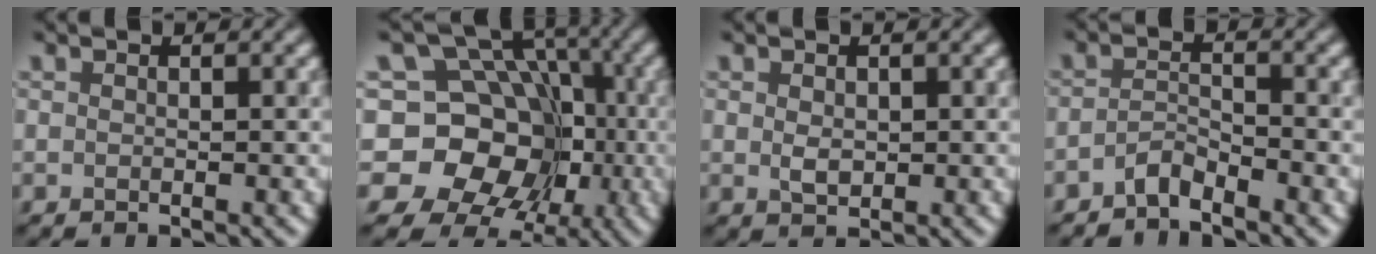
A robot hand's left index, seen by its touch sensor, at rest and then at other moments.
{"total": 14.4, "force": [-2.1, 12.9, 6.0], "torque": [-0.098, 0.041, -0.063]}
{"total": 1.4, "force": [0.1, 1.0, 0.9], "torque": [-0.019, 0.003, 0.005]}
{"total": 1.9, "force": [-1.8, 0.2, 0.5], "torque": [-0.012, 0.012, -0.041]}